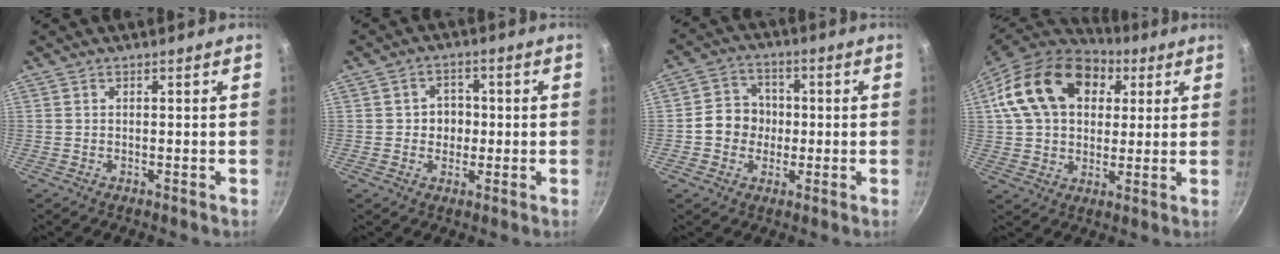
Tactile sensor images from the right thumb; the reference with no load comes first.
{"total": 4.9, "force": [-0.1, 4.3, 2.3], "torque": [-0.004, 0.006, -0.006]}
{"total": 7.7, "force": [-0.6, 7.0, 3.1], "torque": [-0.018, 0.016, -0.026]}
{"total": 20.5, "force": [6.6, 14.5, 12.9], "torque": [-0.206, 0.012, 0.104]}